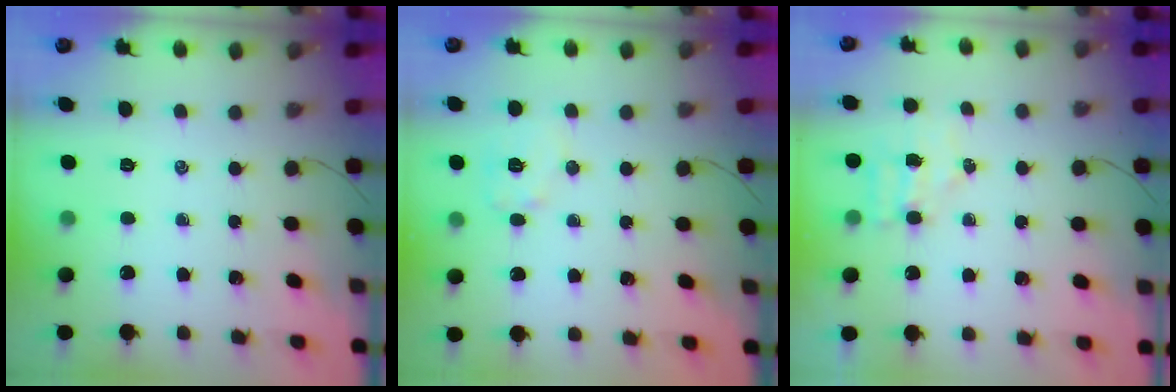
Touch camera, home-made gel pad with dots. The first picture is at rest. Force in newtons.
{"total": 6.9, "press": 6.9, "slide": 0.3}
{"total": 4.1, "press": 4.1, "slide": 0.7}